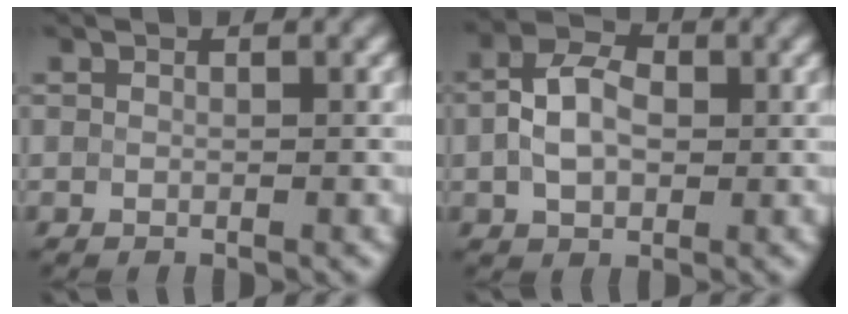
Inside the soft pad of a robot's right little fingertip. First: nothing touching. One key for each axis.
{"total": 4.4, "fx": 0.2, "fy": 2.9, "fz": 3.3, "tx": -0.067, "ty": 0.009, "tz": -0.003}